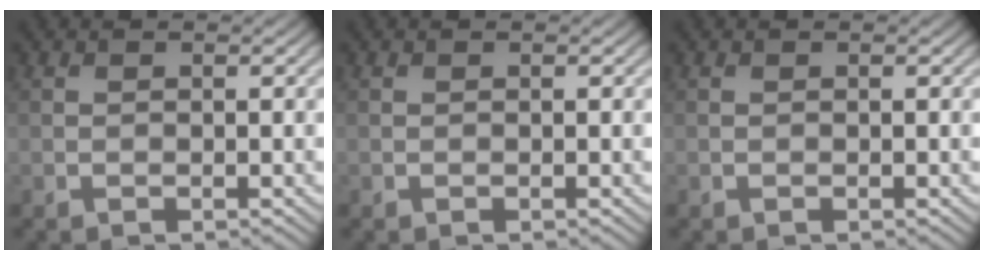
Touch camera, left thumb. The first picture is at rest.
{"total": 0.0}
{"total": 0.0}